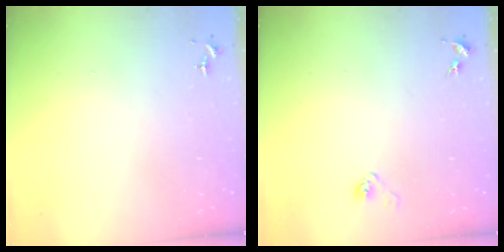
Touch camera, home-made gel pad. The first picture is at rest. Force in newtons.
{"total": 3.0, "press": 2.9, "slide": 0.9}